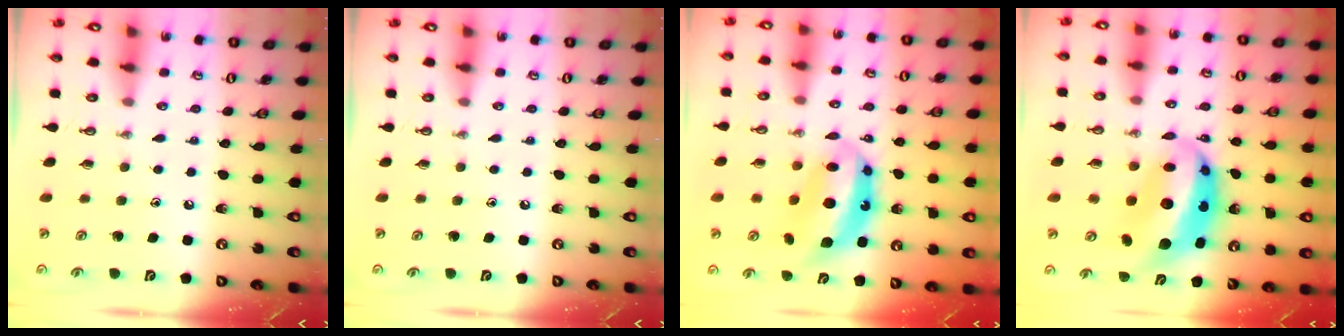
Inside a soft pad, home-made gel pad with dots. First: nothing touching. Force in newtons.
{"total": 0.0}
{"total": 11.9, "press": 11.8, "slide": 1.7}
{"total": 12.4, "press": 12.4, "slide": 1.2}